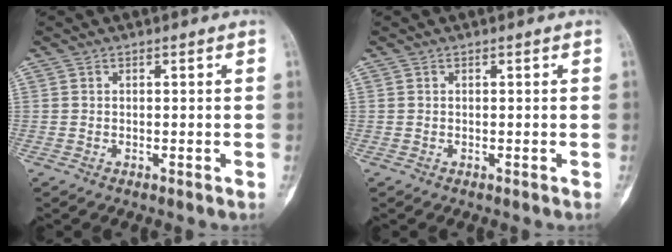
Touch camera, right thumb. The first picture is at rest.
{"total": 0.0}